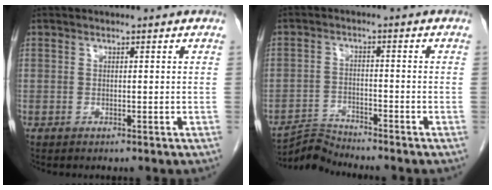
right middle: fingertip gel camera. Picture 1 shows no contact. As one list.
[{"total": 4.4, "force": [-4.1, -1.1, -1.2], "torque": [0.018, -0.012, -0.076]}]